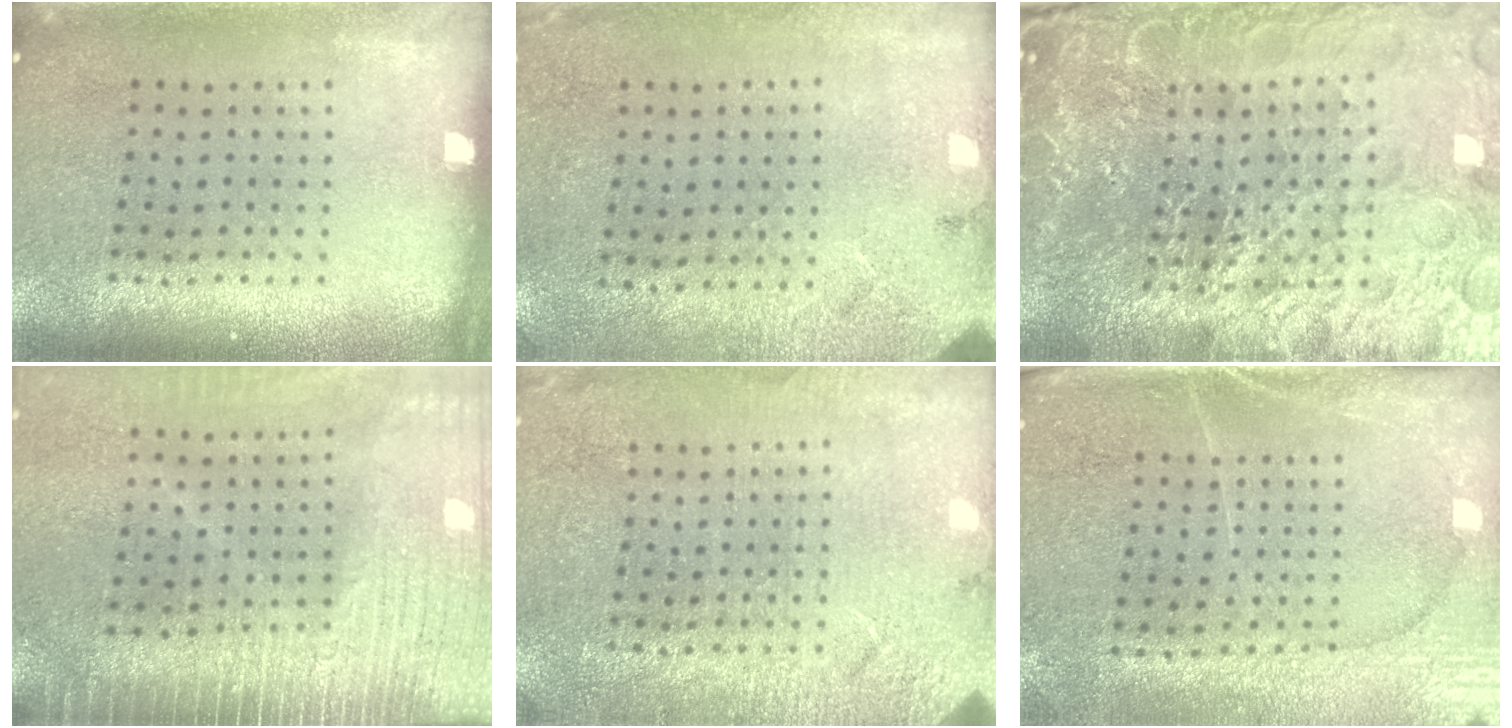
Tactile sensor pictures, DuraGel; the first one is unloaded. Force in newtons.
{"total": 2.7, "press": 2.2, "slide": 1.6}
{"total": 6.7, "press": 5.9, "slide": 3.1}
{"total": 3.7, "press": 3.1, "slide": 1.9}
{"total": 2.8, "press": 2.8, "slide": 0.1}
{"total": 2.9, "press": 2.7, "slide": 1.2}